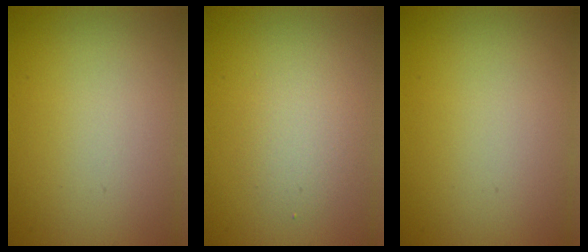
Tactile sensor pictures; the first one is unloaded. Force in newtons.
{"total": 2.2, "press": 2.2, "slide": 0.1}
{"total": 0.0}